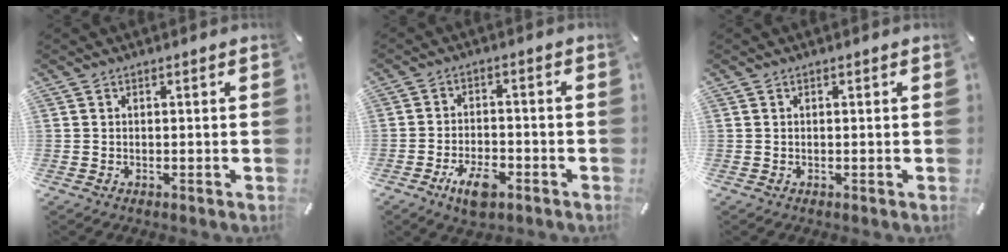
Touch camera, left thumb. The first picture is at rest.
{"total": 7.2, "force": [-4.2, 3.3, 4.8], "torque": [-0.097, 0.015, -0.074]}
{"total": 0.0}